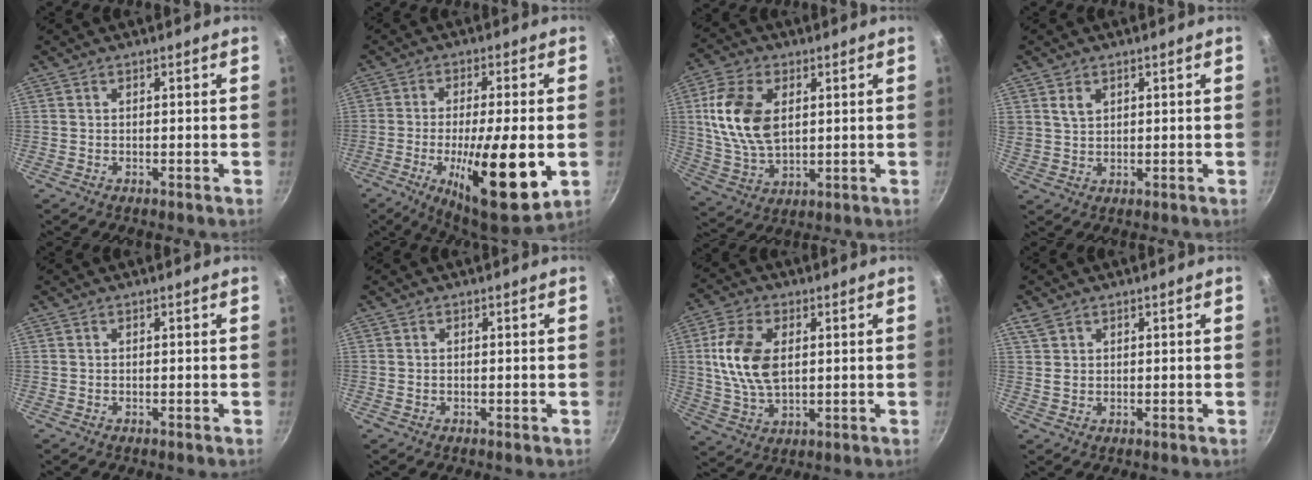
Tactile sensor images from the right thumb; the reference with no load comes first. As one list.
[{"total": 18.2, "force": [-4.5, 4.7, 17.0], "torque": [-0.263, 0.003, -0.067]}, {"total": 14.0, "force": [3.0, 8.7, 10.5], "torque": [-0.193, -0.012, 0.063]}, {"total": 3.5, "force": [1.7, 2.3, 2.0], "torque": [-0.029, -0.002, 0.035]}, {"total": 0.0}, {"total": 0.0}, {"total": 12.2, "force": [2.1, 7.3, 9.5], "torque": [-0.179, -0.005, 0.040]}, {"total": 2.9, "force": [1.7, 2.0, 1.3], "torque": [-0.019, -0.001, 0.036]}]